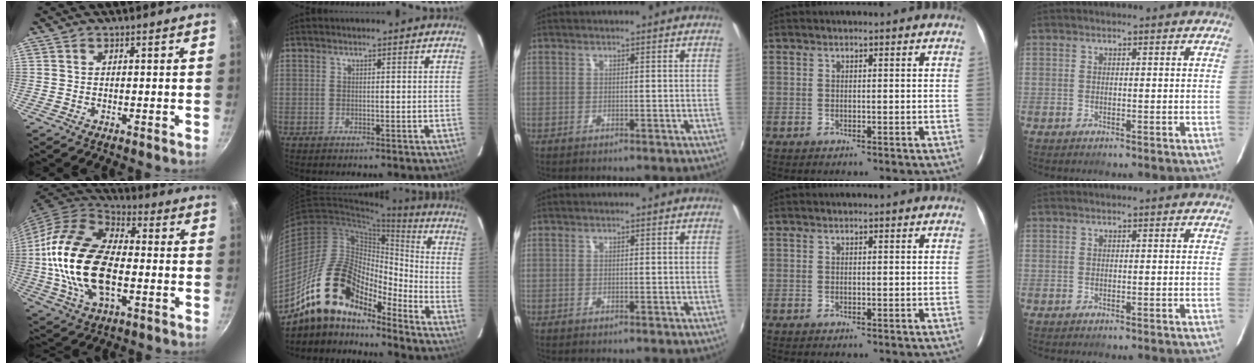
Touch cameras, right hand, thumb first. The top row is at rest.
{"thumb": {"total": 23.1, "force": [-2.1, 13.3, 18.7], "torque": [-0.356, 0.026, -0.043]}, "index": {"total": 17.9, "force": [-13.8, 7.2, 8.8], "torque": [-0.156, 0.009, -0.260]}}